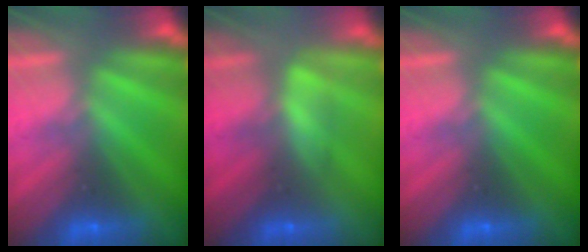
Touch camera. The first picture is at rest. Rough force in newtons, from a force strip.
{"total": 2.5}
{"total": 0.0}